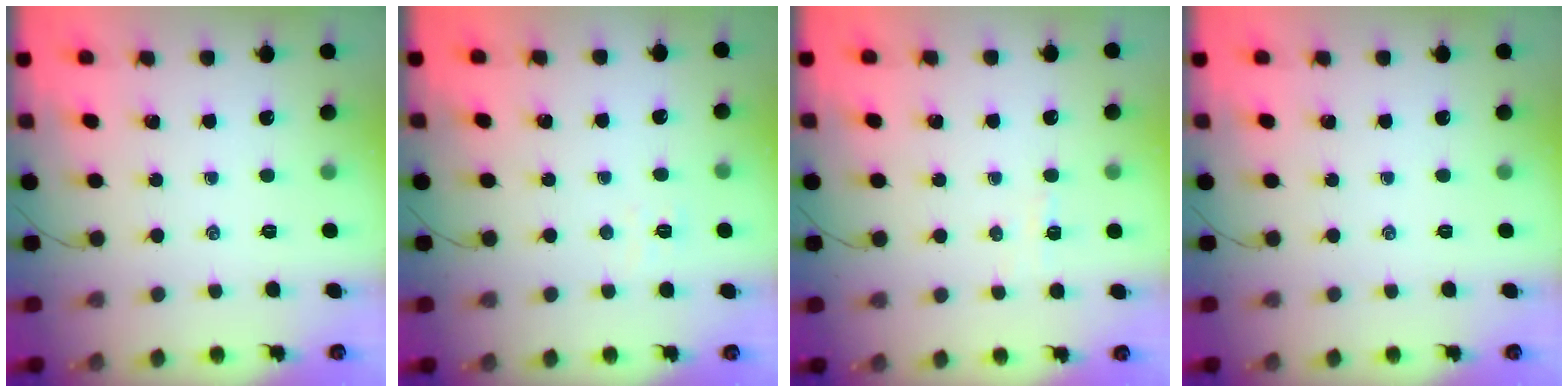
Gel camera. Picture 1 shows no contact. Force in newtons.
{"total": 2.4, "press": 2.3, "slide": 0.8}
{"total": 2.8, "press": 2.7, "slide": 0.7}
{"total": 0.0}